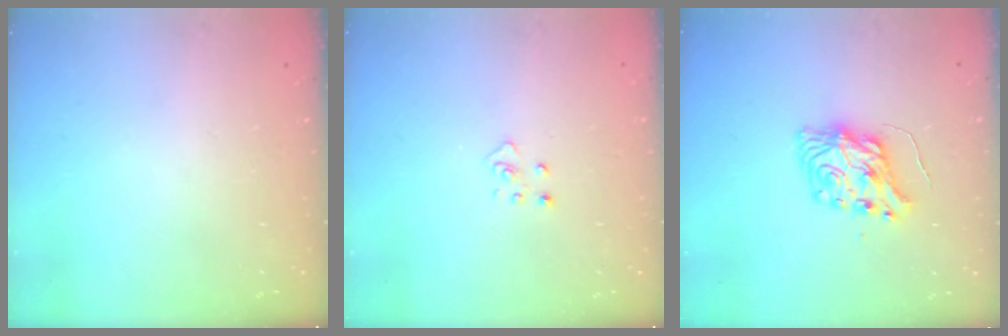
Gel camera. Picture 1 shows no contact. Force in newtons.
{"total": 3.3, "press": 3.3, "slide": 0.3}
{"total": 8.1, "press": 8.0, "slide": 0.7}